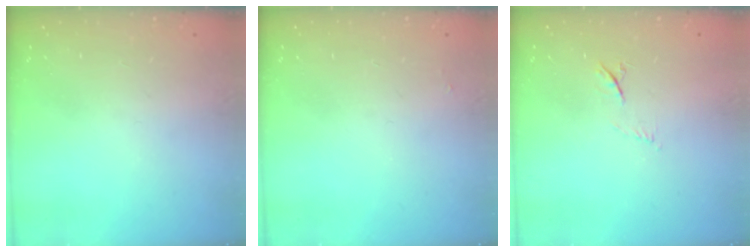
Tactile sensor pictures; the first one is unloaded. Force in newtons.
{"total": 1.9, "press": 1.9, "slide": 0.3}
{"total": 4.7, "press": 4.6, "slide": 1.2}